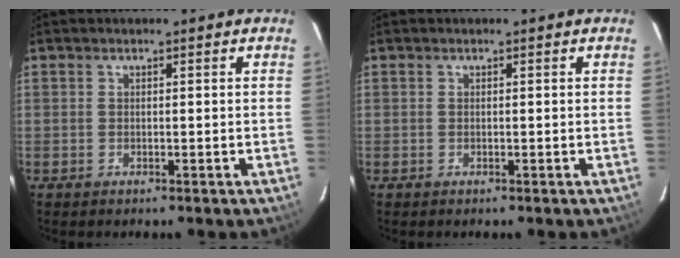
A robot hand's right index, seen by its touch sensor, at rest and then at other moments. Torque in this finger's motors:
{"motor_torque": [-0.01, 0.00, 0.04, 0.01]}